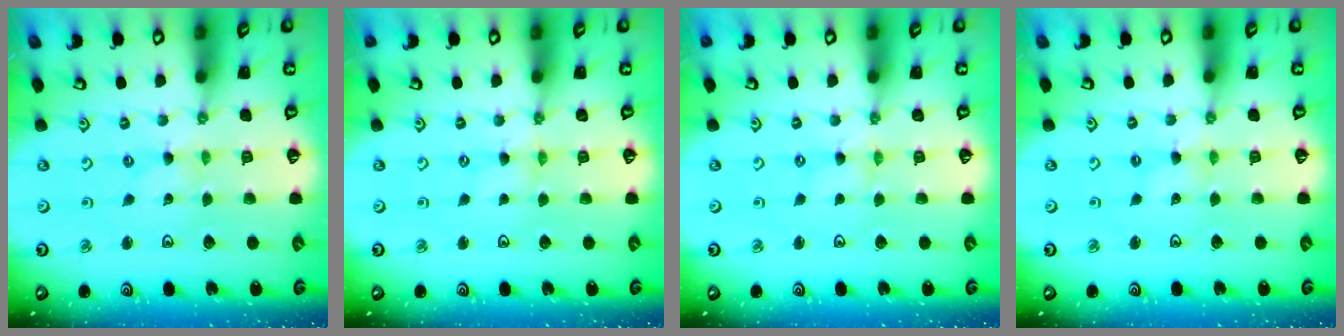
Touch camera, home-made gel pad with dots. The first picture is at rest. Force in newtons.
{"total": 0.0}
{"total": 0.6, "press": 0.6, "slide": 0.1}
{"total": 0.7, "press": 0.7, "slide": 0.1}